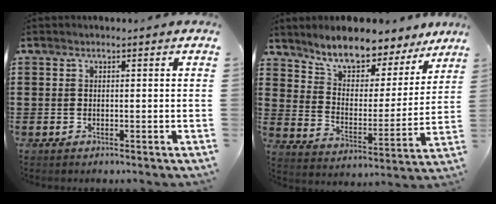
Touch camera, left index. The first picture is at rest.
{"total": 7.7, "force": [7.0, 2.2, 2.1], "torque": [-0.073, -0.052, 0.124]}